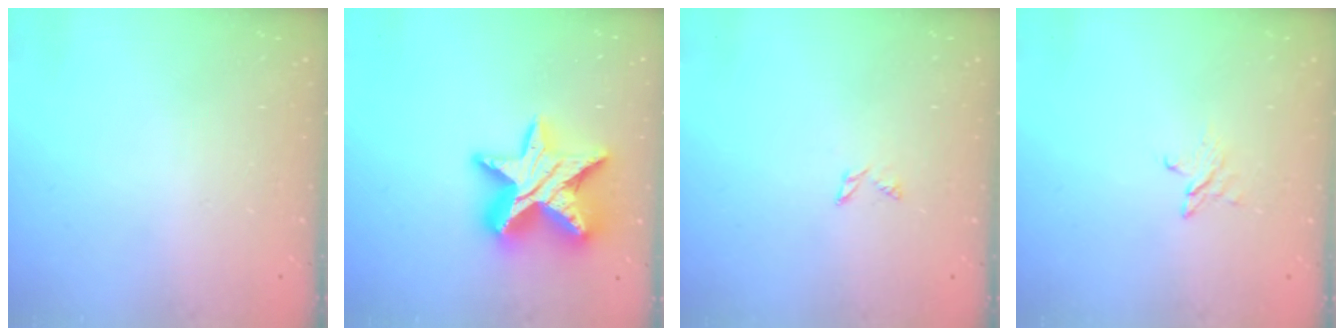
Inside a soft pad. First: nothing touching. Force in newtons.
{"total": 18.2, "press": 18.2, "slide": 1.2}
{"total": 1.8, "press": 1.7, "slide": 0.3}
{"total": 3.2, "press": 3.1, "slide": 0.3}